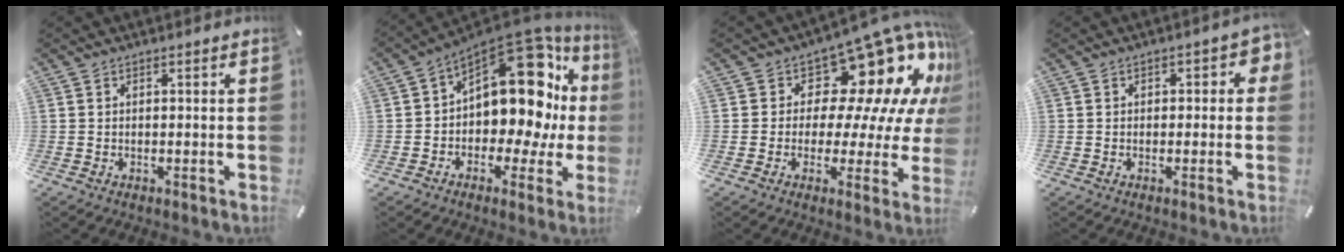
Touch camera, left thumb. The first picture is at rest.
{"total": 17.8, "force": [5.2, 10.5, 13.4], "torque": [-0.185, -0.057, 0.082]}
{"total": 18.6, "force": [9.8, 10.6, 11.8], "torque": [-0.150, -0.085, 0.161]}
{"total": 2.4, "force": [-0.1, 1.6, 1.7], "torque": [-0.016, 0.003, -0.006]}